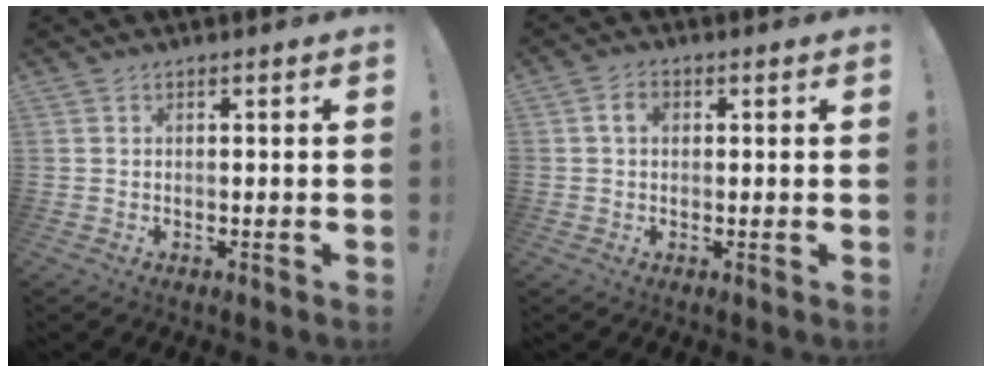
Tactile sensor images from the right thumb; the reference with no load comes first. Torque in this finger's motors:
{"motor_torque": [1.40, 1.39, 1.18, 0.05, 0.44]}